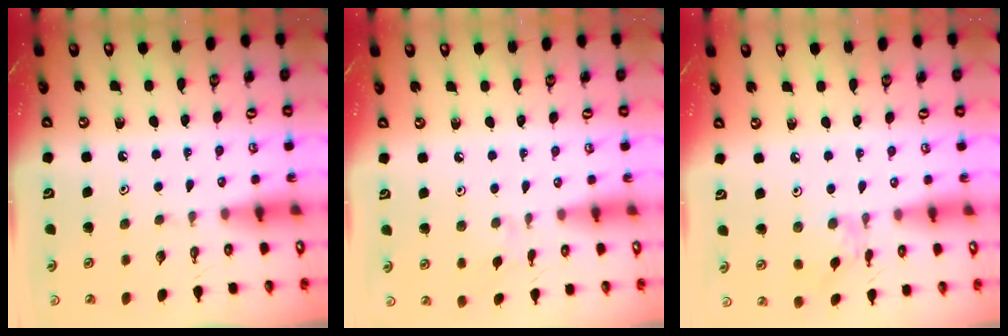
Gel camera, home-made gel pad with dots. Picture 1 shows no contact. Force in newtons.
{"total": 3.5, "press": 3.4, "slide": 0.6}
{"total": 2.9, "press": 2.9, "slide": 0.2}